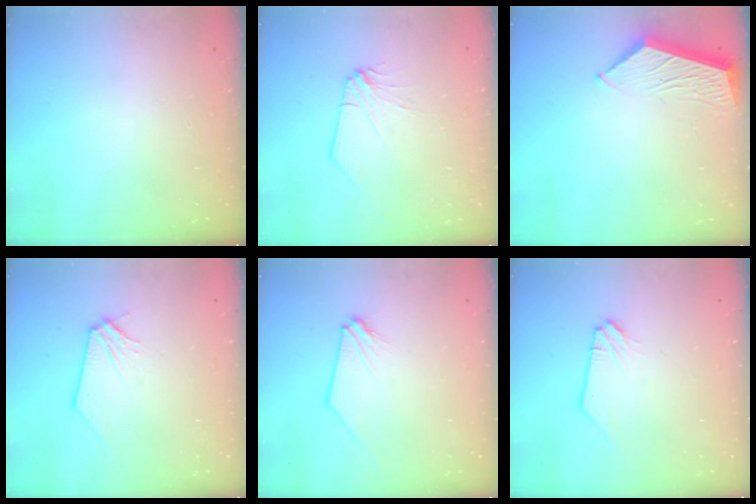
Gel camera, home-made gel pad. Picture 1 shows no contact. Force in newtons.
{"total": 2.1, "press": 2.1, "slide": 0.2}
{"total": 6.4, "press": 6.4, "slide": 0.5}
{"total": 0.0}
{"total": 0.0}
{"total": 0.0}